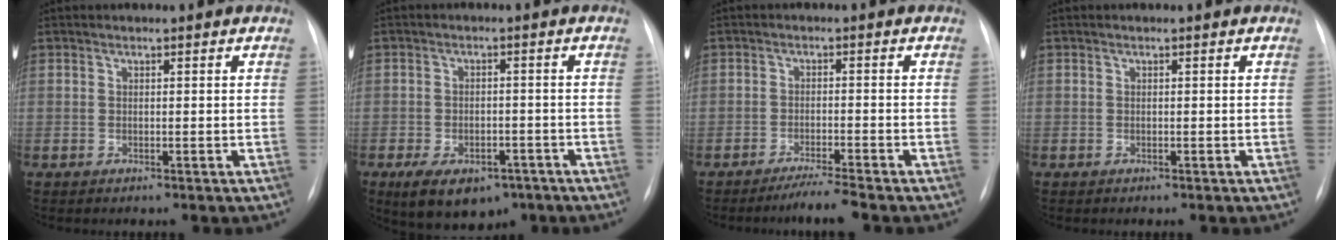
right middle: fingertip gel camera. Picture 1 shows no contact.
{"total": 10.3, "force": [-6.1, 6.1, 5.6], "torque": [-0.096, 0.004, -0.088]}
{"total": 3.6, "force": [-3.2, -0.6, 1.6], "torque": [-0.030, -0.012, -0.058]}
{"total": 0.0}